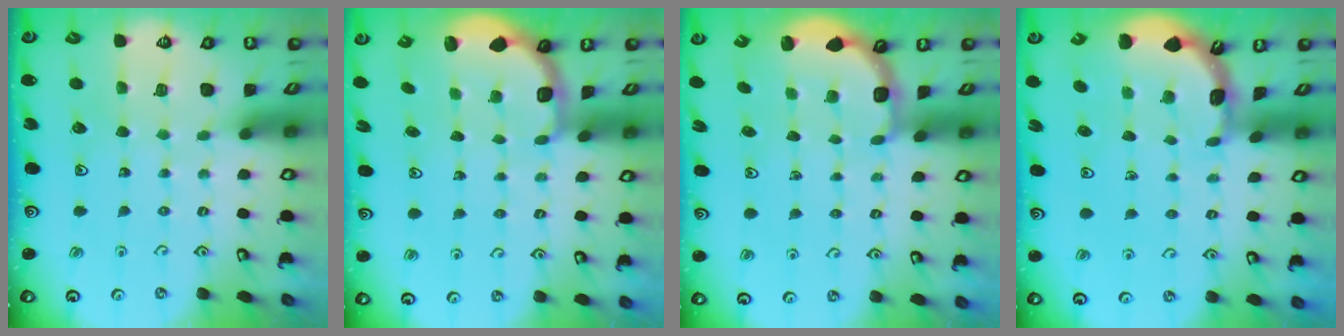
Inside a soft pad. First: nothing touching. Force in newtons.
{"total": 2.3, "press": 2.0, "slide": 1.0}
{"total": 2.9, "press": 2.5, "slide": 1.4}
{"total": 1.6, "press": 1.6, "slide": 0.1}